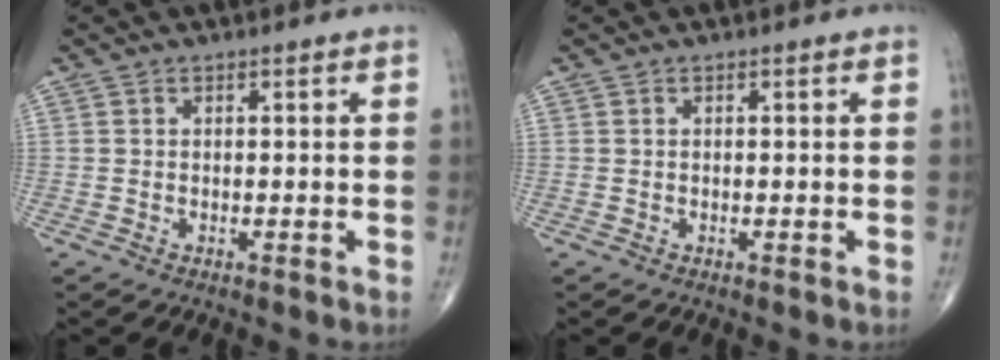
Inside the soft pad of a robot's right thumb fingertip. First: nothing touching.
{"total": 0.0}